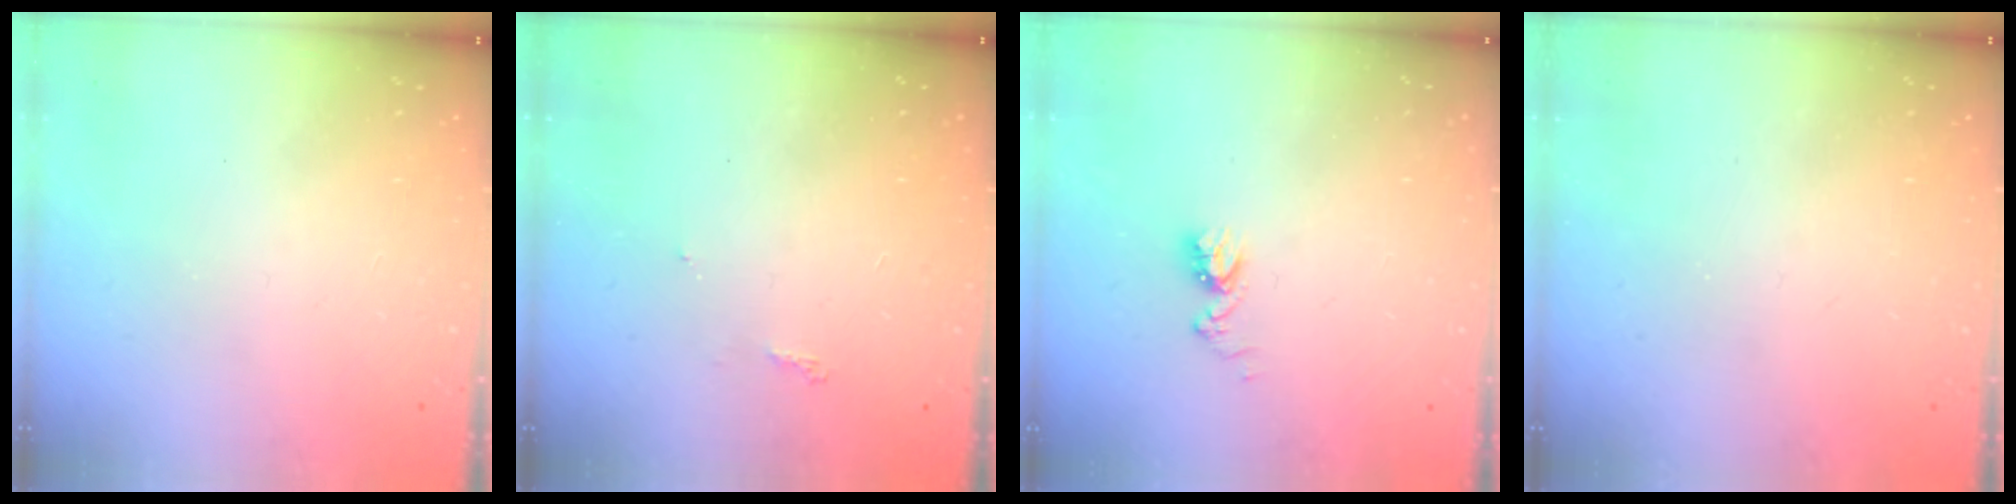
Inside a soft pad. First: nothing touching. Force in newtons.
{"total": 4.4, "press": 4.4, "slide": 0.5}
{"total": 7.1, "press": 7.1, "slide": 0.8}
{"total": 0.0}